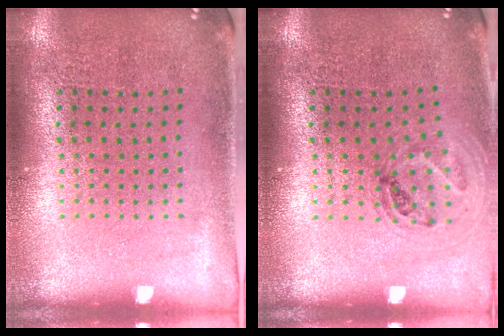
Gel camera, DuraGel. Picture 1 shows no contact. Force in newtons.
{"total": 0.9, "press": 0.9, "slide": 0.1}